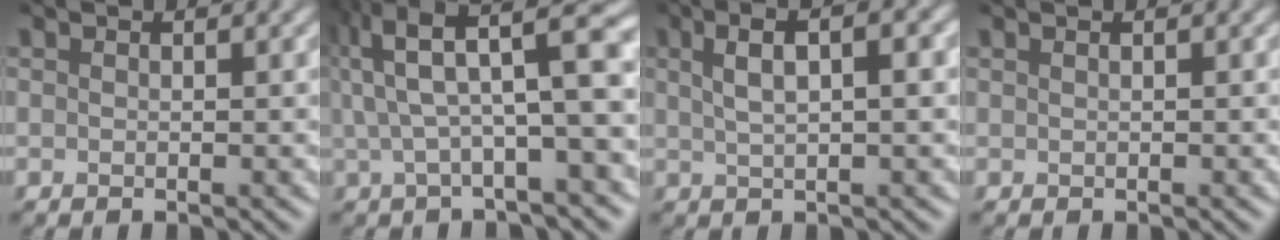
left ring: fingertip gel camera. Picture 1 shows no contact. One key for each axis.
{"total": 10.0, "fx": 3.0, "fy": 2.4, "fz": 9.2, "tx": -0.161, "ty": 0.033, "tz": 0.049}
{"total": 5.7, "fx": 1.1, "fy": 1.9, "fz": 5.2, "tx": -0.075, "ty": 0.016, "tz": 0.014}
{"total": 0.0}